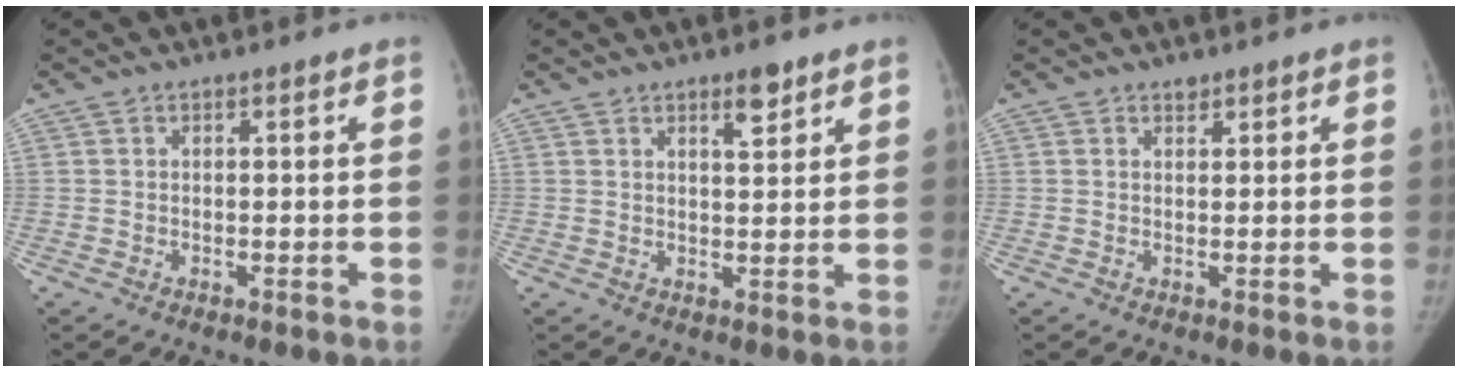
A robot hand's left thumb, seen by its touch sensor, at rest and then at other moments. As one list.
[{"total": 4.1, "force": [2.8, 1.2, 2.8], "torque": [-0.032, -0.018, 0.043]}, {"total": 1.2, "force": [1.0, 0.6, 0.3], "torque": [0.000, -0.007, 0.014]}]